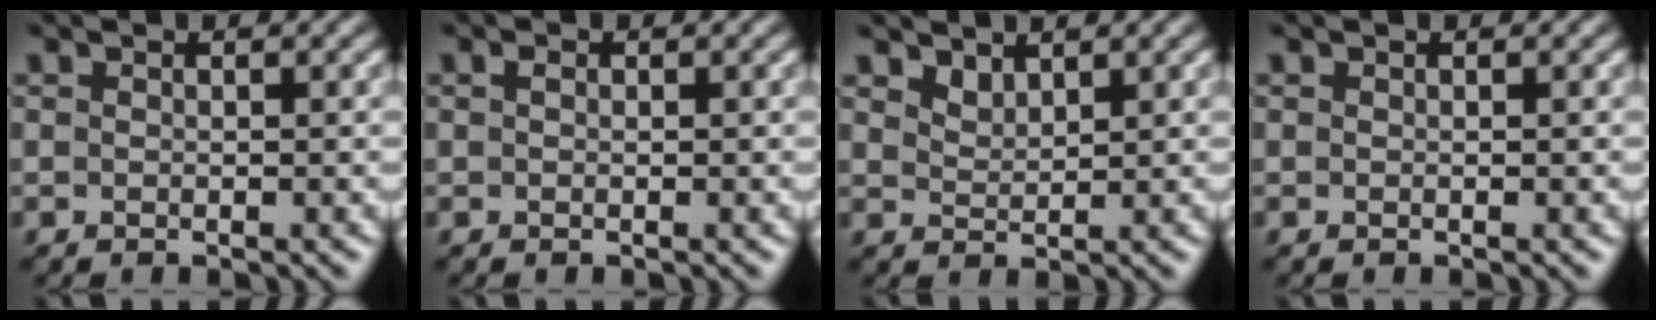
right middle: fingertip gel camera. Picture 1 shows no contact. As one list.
[{"total": 0.6, "force": [0.0, 0.5, 0.4], "torque": [-0.008, -0.001, 0.001]}, {"total": 1.3, "force": [1.2, 0.5, 0.3], "torque": [-0.009, -0.007, 0.025]}, {"total": 0.0}]